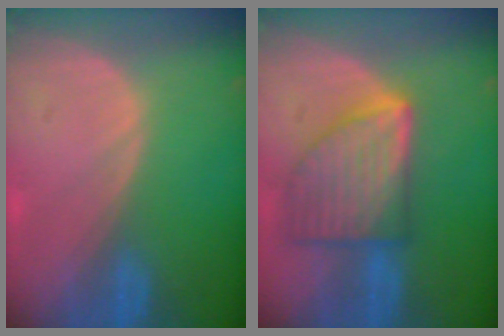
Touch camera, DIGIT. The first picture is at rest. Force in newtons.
{"total": 8.8, "press": 8.8, "slide": 0.5}